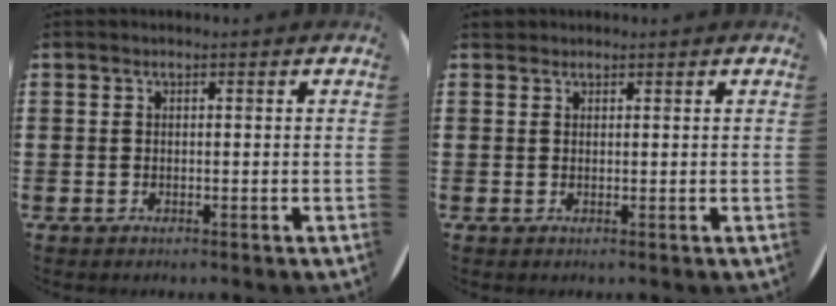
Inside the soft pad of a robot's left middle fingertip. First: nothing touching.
{"total": 0.8, "force": [0.7, 0.3, -0.1], "torque": [0.002, 0.003, 0.015]}